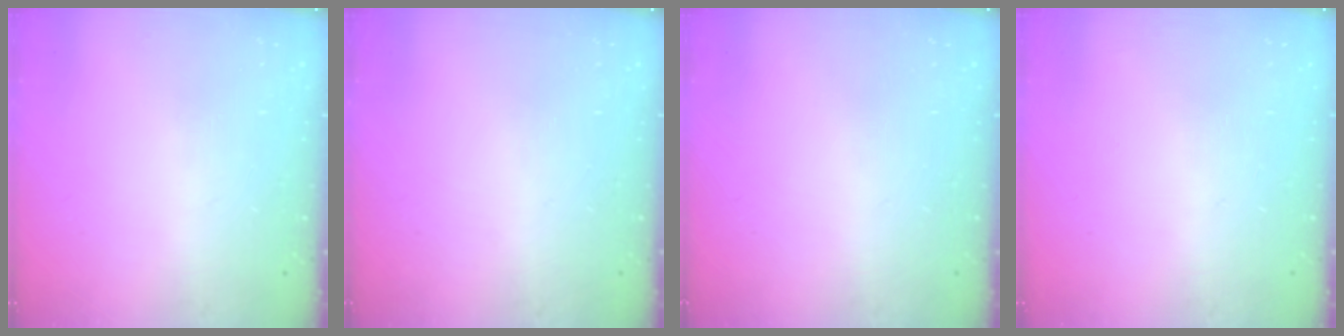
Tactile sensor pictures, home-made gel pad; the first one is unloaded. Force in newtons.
{"total": 0.0}
{"total": 0.0}
{"total": 0.0}